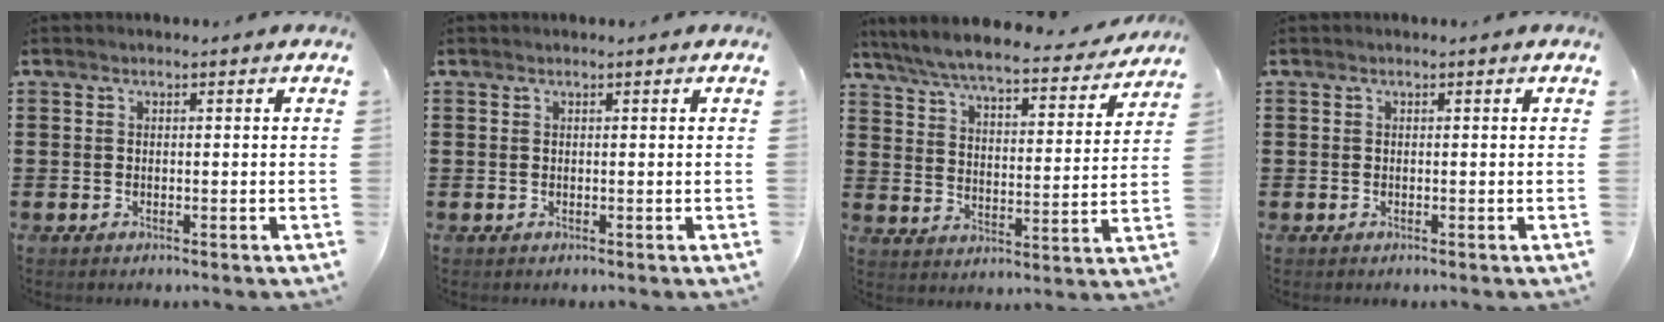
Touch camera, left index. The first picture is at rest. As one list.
[{"total": 0.0}, {"total": 6.8, "force": [6.3, 0.1, 2.5], "torque": [-0.077, -0.039, 0.108]}, {"total": 0.0}]